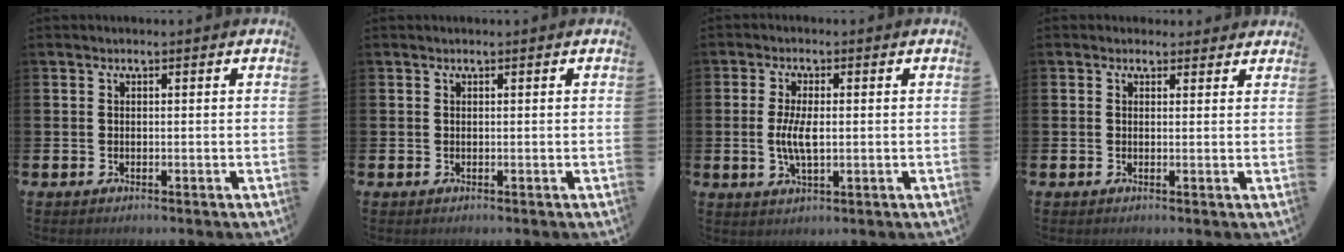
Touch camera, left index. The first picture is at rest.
{"total": 0.0}
{"total": 4.5, "force": [0.0, 1.7, 4.2], "torque": [-0.079, -0.001, -0.005]}
{"total": 1.0, "force": [0.8, 0.6, 0.0], "torque": [0.010, 0.001, 0.012]}